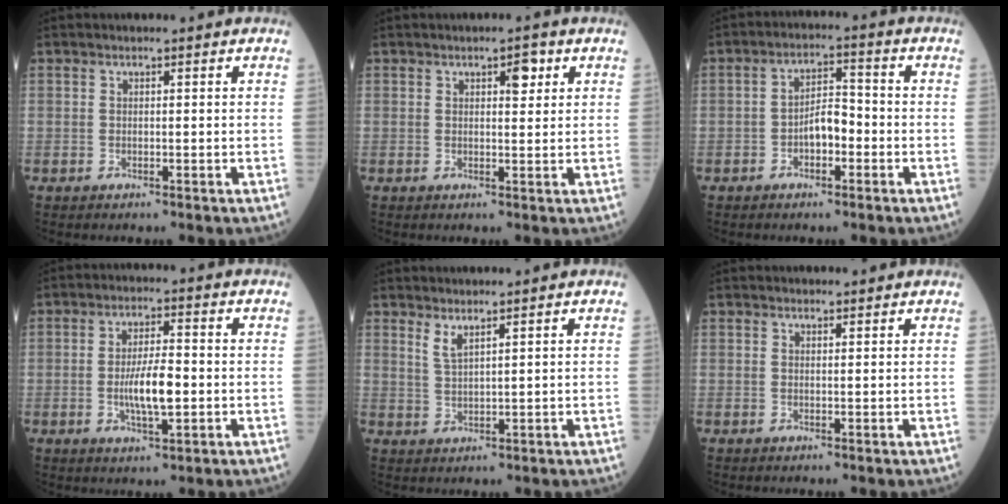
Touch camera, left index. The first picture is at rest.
{"total": 2.5, "force": [1.3, 0.9, 2.0], "torque": [-0.030, 0.002, 0.019]}
{"total": 4.7, "force": [-1.6, 2.1, 3.9], "torque": [-0.068, 0.015, -0.031]}
{"total": 6.5, "force": [-1.0, 1.5, 6.2], "torque": [-0.123, -0.002, -0.018]}
{"total": 2.4, "force": [1.9, 0.0, 1.5], "torque": [-0.037, -0.010, 0.043]}
{"total": 1.8, "force": [1.7, 0.3, 0.2], "torque": [-0.012, 0.005, 0.025]}